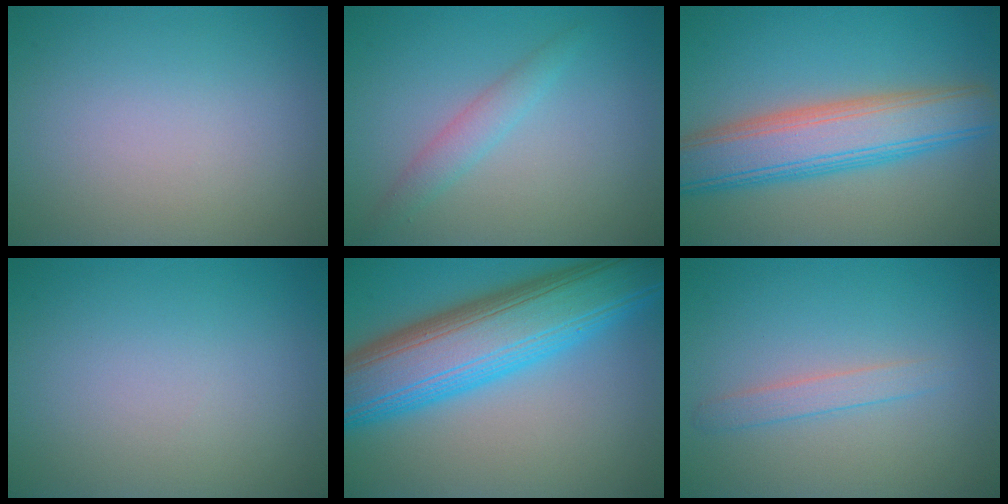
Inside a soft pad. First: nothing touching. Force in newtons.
{"total": 2.0, "press": 2.0, "slide": 0.0}
{"total": 7.8, "press": 7.8, "slide": 0.5}
{"total": 0.0}
{"total": 12.2, "press": 12.2, "slide": 0.3}
{"total": 1.6, "press": 1.6, "slide": 0.1}